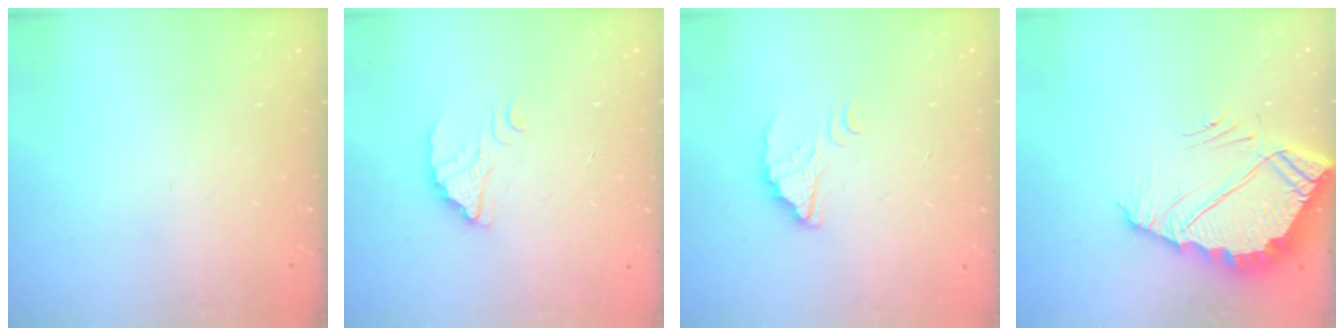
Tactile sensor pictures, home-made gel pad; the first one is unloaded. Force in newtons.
{"total": 2.1, "press": 2.1, "slide": 0.2}
{"total": 2.7, "press": 2.7, "slide": 0.1}
{"total": 6.7, "press": 6.7, "slide": 0.3}